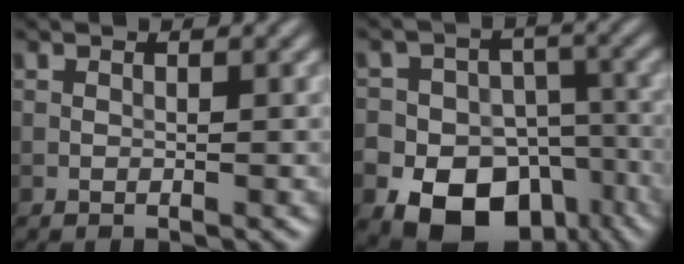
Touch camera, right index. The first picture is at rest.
{"total": 16.2, "force": [-8.7, 12.3, 5.9], "torque": [-0.085, -0.063, -0.143]}